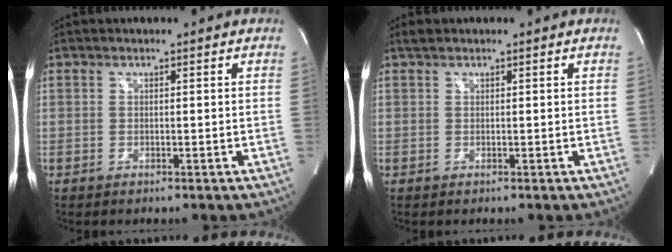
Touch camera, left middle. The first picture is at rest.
{"total": 0.9, "force": [0.8, 0.2, 0.4], "torque": [-0.016, 0.012, 0.017]}